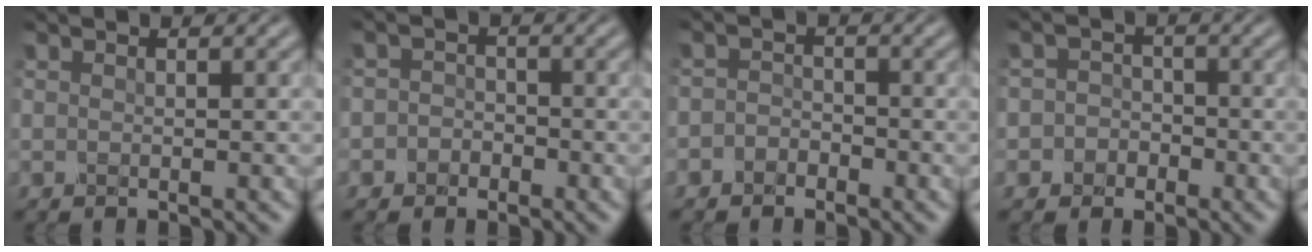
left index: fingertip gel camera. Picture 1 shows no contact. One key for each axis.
{"total": 1.9, "fx": -0.8, "fy": 1.6, "fz": 0.4, "tx": 0.018, "ty": 0.005, "tz": -0.029}
{"total": 1.5, "fx": -1.0, "fy": 1.1, "fz": 0.3, "tx": 0.003, "ty": 0.006, "tz": -0.025}
{"total": 3.0, "fx": -1.2, "fy": 2.7, "fz": 0.4, "tx": 0.025, "ty": 0.007, "tz": -0.040}